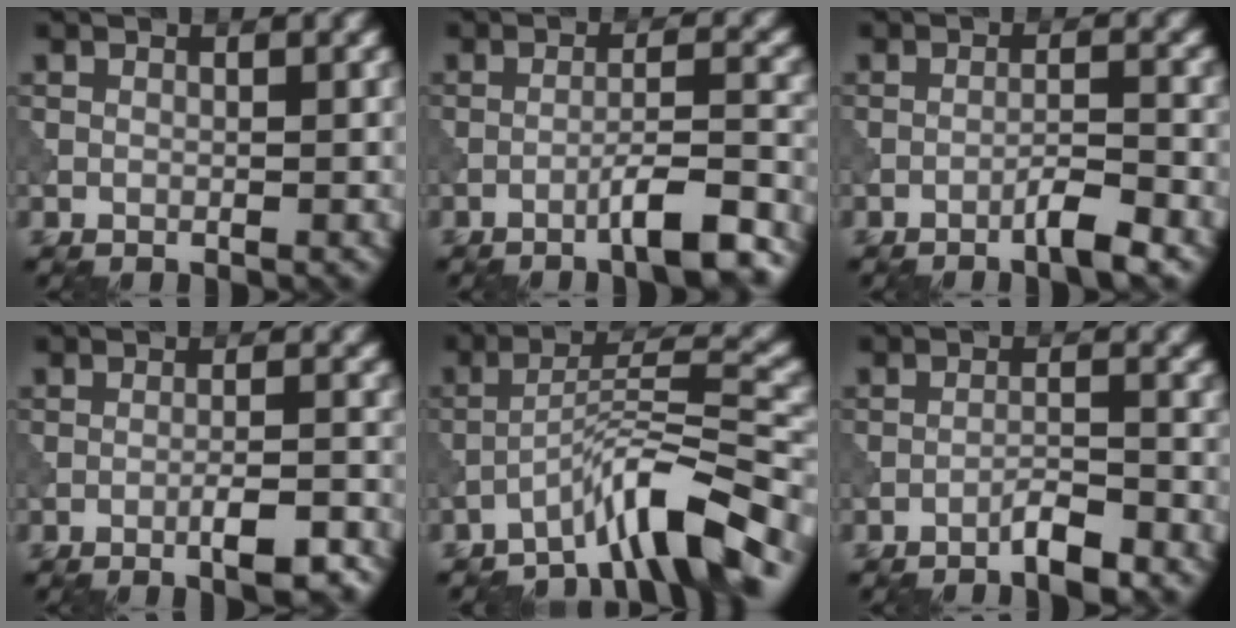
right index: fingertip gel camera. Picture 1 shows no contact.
{"total": 5.8, "force": [-3.8, 0.8, 4.3], "torque": [-0.058, 0.015, -0.065]}
{"total": 2.5, "force": [-1.7, 0.0, 1.8], "torque": [-0.029, 0.010, -0.036]}
{"total": 4.4, "force": [-2.4, 0.8, 3.5], "torque": [-0.057, 0.006, -0.037]}
{"total": 7.4, "force": [-5.5, 0.9, 4.9], "torque": [-0.077, 0.018, -0.097]}
{"total": 2.5, "force": [-2.0, 0.2, 1.6], "torque": [-0.025, 0.010, -0.038]}